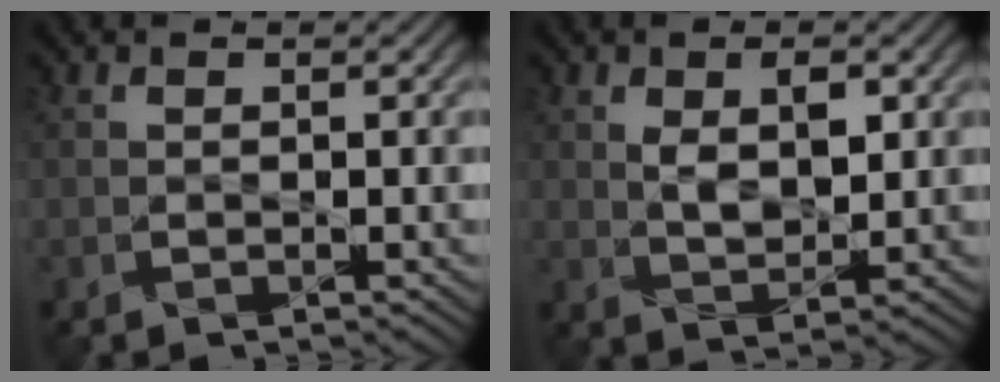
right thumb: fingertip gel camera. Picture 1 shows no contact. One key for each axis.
{"total": 4.3, "fx": 1.1, "fy": 2.3, "fz": 3.4, "tx": -0.068, "ty": -0.006, "tz": 0.023}